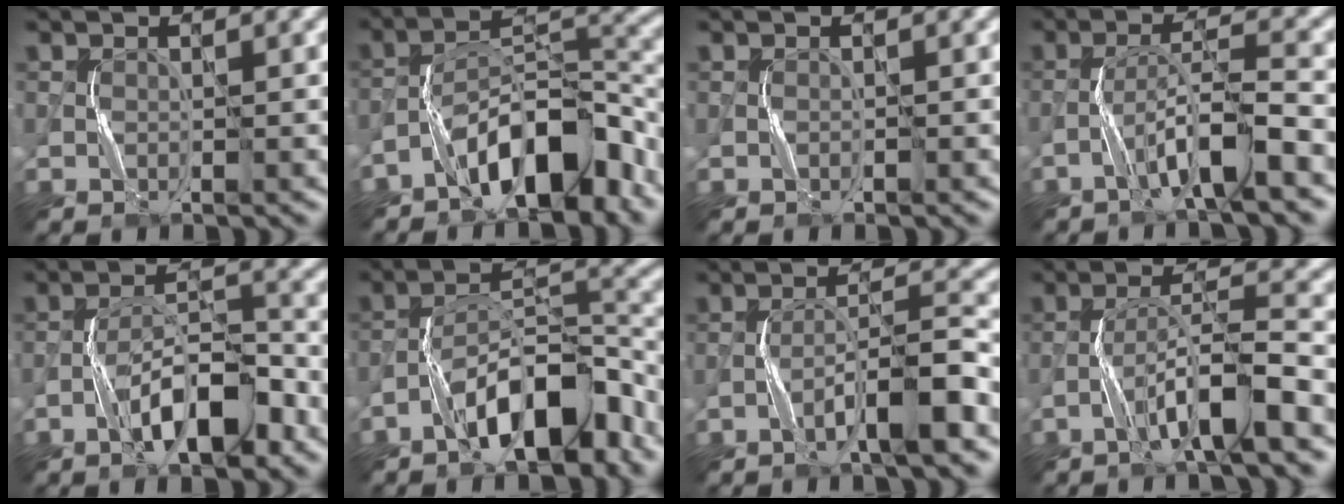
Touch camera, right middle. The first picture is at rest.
{"total": 8.7, "force": [-5.5, 3.2, 6.0], "torque": [-0.087, 0.021, -0.099]}
{"total": 0.0}
{"total": 4.7, "force": [-2.8, 0.3, 3.8], "torque": [-0.069, 0.018, -0.056]}
{"total": 6.4, "force": [-3.5, 2.0, 5.0], "torque": [-0.079, 0.017, -0.060]}
{"total": 8.6, "force": [-5.2, 2.9, 6.1], "torque": [-0.095, 0.020, -0.092]}
{"total": 5.1, "force": [-2.7, 0.6, 4.3], "torque": [-0.068, 0.020, -0.050]}
{"total": 5.3, "force": [-3.0, 0.4, 4.3], "torque": [-0.076, 0.018, -0.057]}